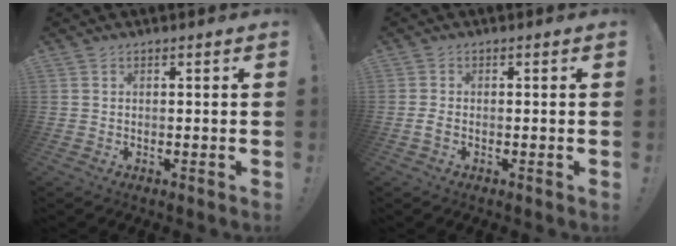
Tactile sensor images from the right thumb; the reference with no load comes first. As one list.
[{"total": 1.9, "force": [-0.8, 1.0, 1.4], "torque": [-0.029, 0.008, -0.012]}]